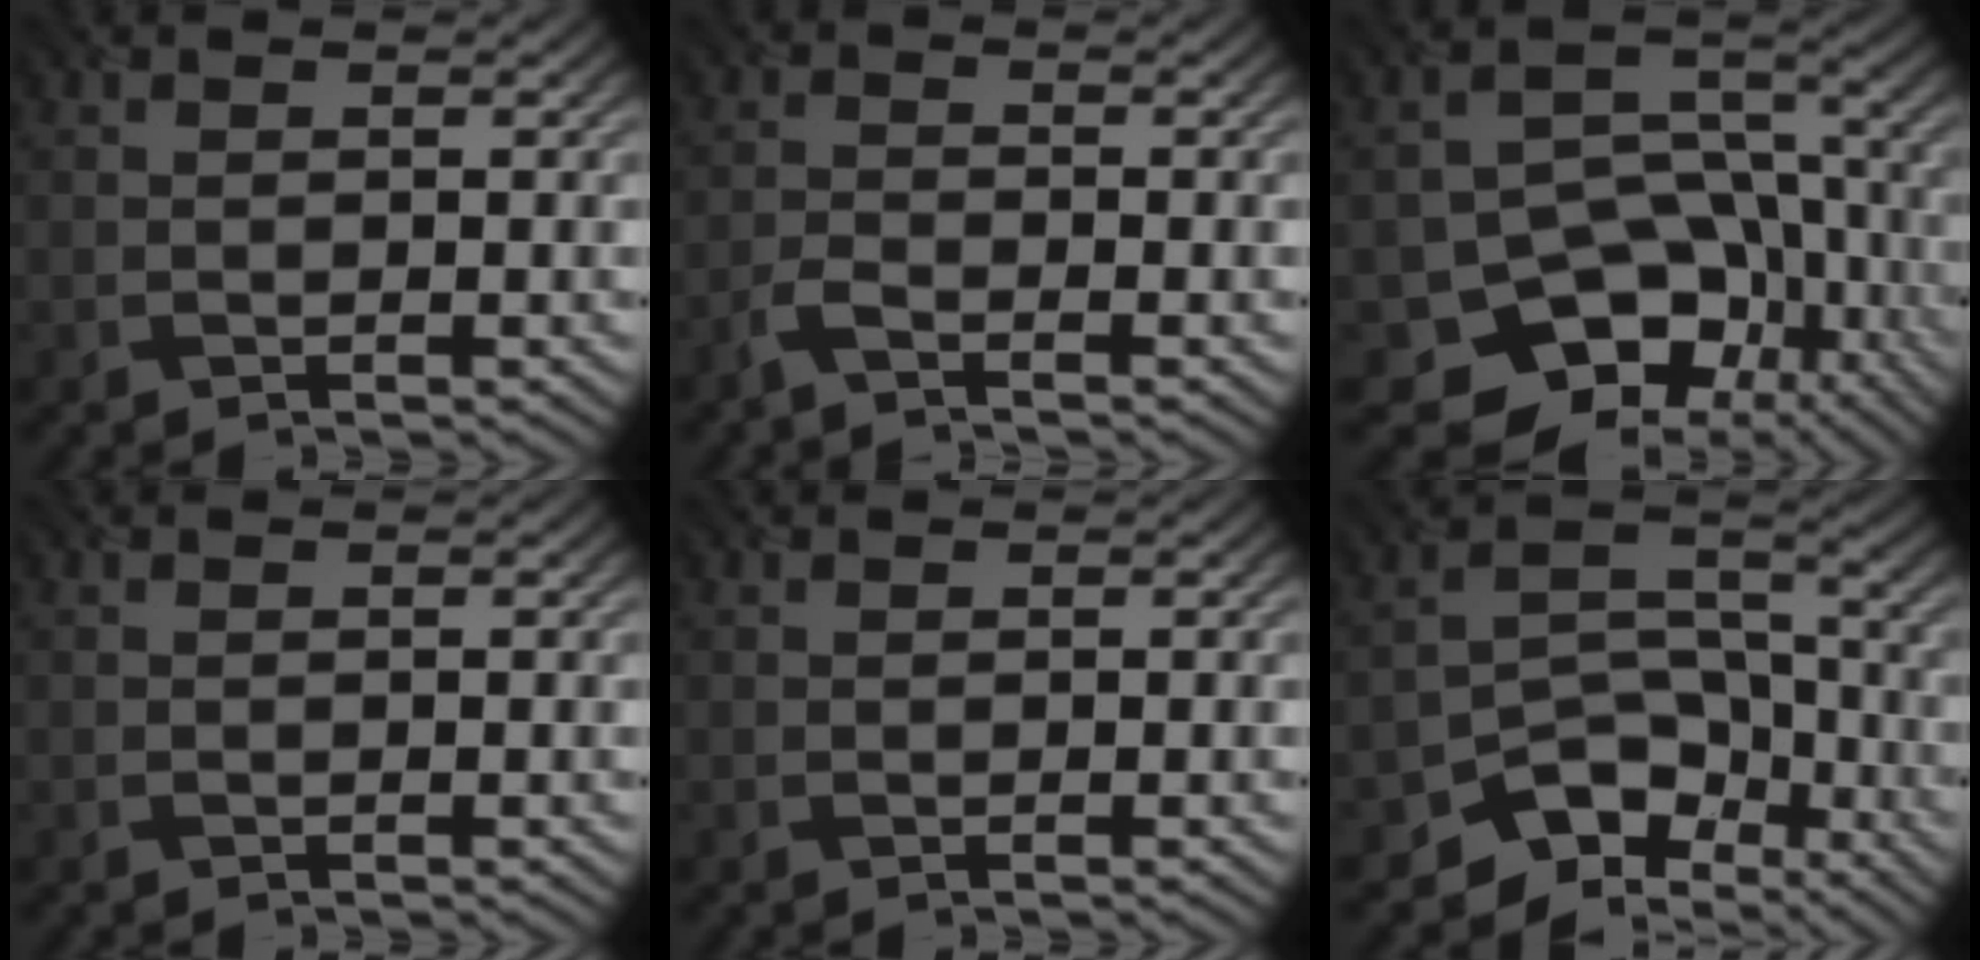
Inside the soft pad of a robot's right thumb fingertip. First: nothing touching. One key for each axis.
{"total": 2.2, "fx": -1.7, "fy": 0.3, "fz": 1.3, "tx": -0.031, "ty": -0.001, "tz": -0.043}
{"total": 12.9, "fx": -6.0, "fy": 9.3, "fz": 6.5, "tx": -0.105, "ty": -0.025, "tz": -0.094}
{"total": 0.0}
{"total": 0.0}
{"total": 9.7, "fx": -6.4, "fy": 5.9, "fz": 4.2, "tx": -0.057, "ty": -0.011, "tz": -0.118}